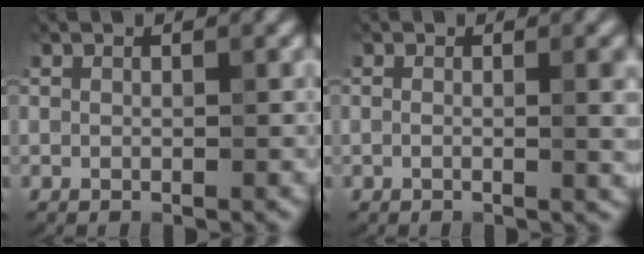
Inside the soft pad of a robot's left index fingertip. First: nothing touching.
{"total": 4.0, "force": [0.1, 1.5, 3.7], "torque": [-0.038, 0.007, -0.006]}